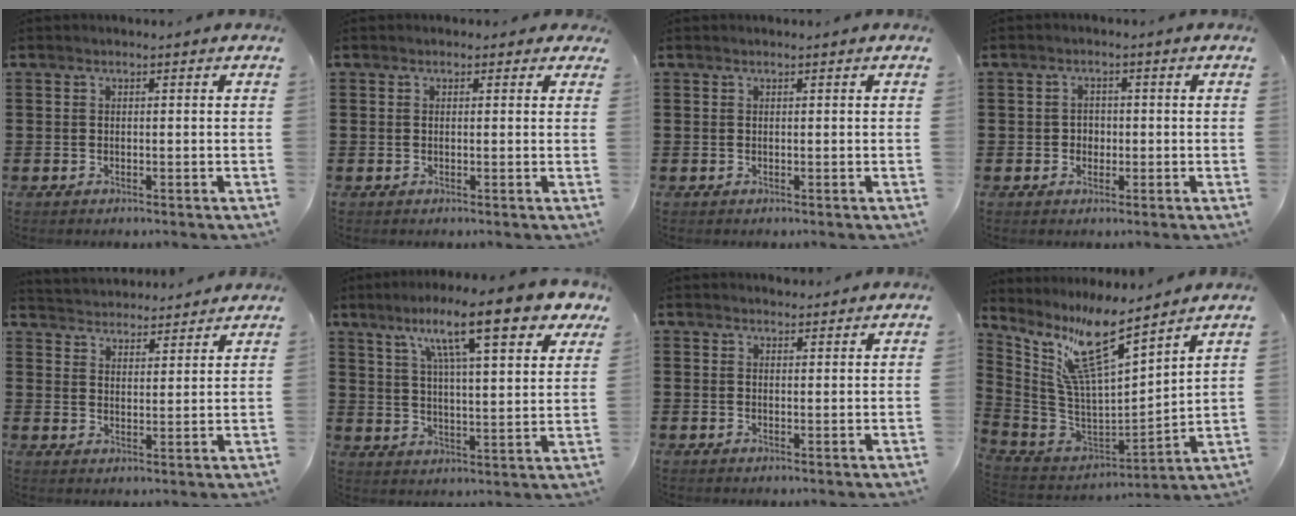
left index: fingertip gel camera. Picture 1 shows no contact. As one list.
[{"total": 1.0, "force": [0.3, 0.9, 0.3], "torque": [-0.008, 0.008, 0.004]}, {"total": 0.0}, {"total": 1.7, "force": [-0.2, 1.6, 0.6], "torque": [-0.016, 0.005, -0.007]}, {"total": 3.7, "force": [3.6, 0.6, -0.7], "torque": [-0.005, -0.019, 0.064]}, {"total": 14.1, "force": [9.3, 2.0, 10.4], "torque": [-0.182, -0.028, 0.146]}, {"total": 1.6, "force": [1.6, 0.4, 0.0], "torque": [-0.004, 0.003, 0.032]}, {"total": 13.0, "force": [9.4, 1.9, 8.7], "torque": [-0.205, -0.081, 0.155]}]